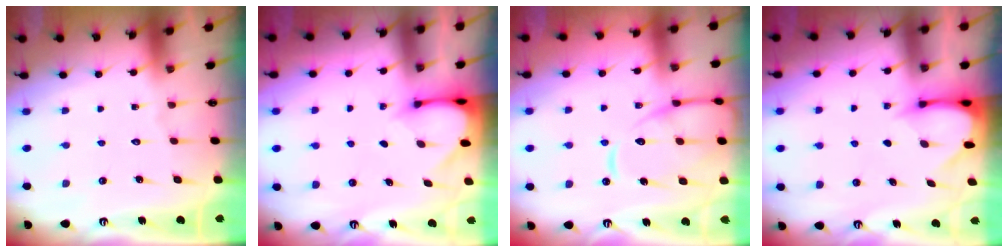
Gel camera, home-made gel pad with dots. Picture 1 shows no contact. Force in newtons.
{"total": 2.9, "press": 2.9, "slide": 0.2}
{"total": 15.1, "press": 15.0, "slide": 1.4}
{"total": 3.5, "press": 3.5, "slide": 0.3}